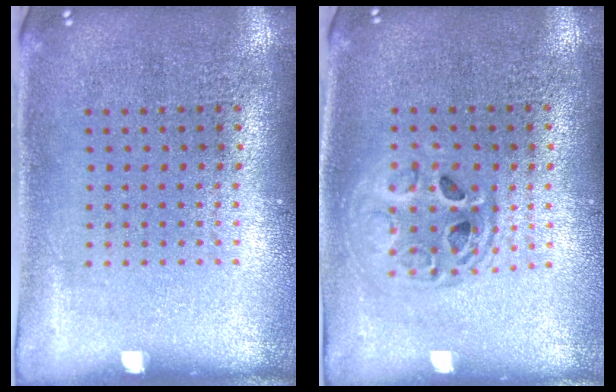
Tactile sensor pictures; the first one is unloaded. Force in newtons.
{"total": 1.5, "press": 1.3, "slide": 0.7}